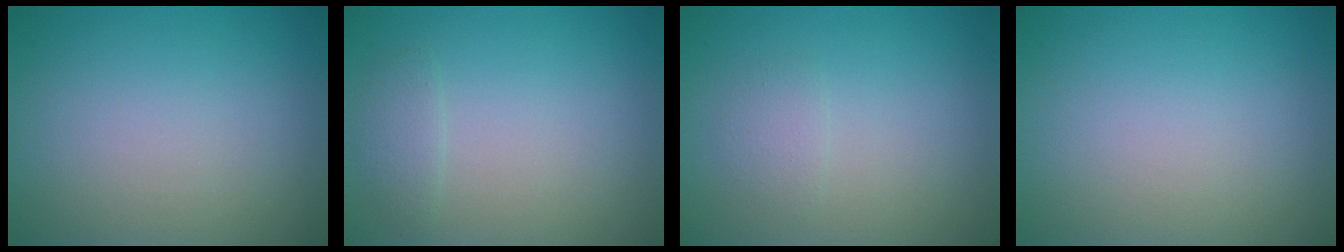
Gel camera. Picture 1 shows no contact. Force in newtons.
{"total": 1.1, "press": 1.1, "slide": 0.0}
{"total": 1.2, "press": 1.2, "slide": 0.1}
{"total": 0.0}